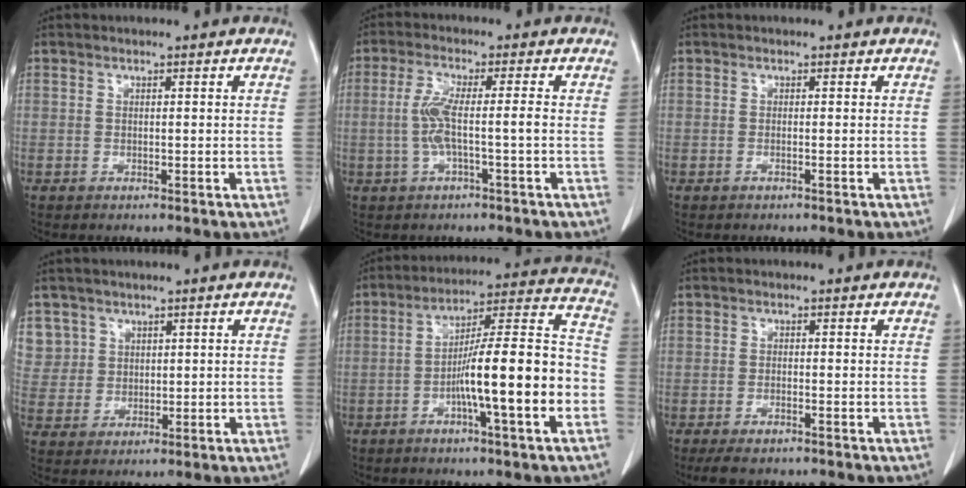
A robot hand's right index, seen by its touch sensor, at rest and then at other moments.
{"total": 5.2, "force": [-0.9, 0.0, 5.1], "torque": [-0.111, 0.008, -0.016]}
{"total": 0.0}
{"total": 5.6, "force": [2.9, 4.8, -0.3], "torque": [0.016, 0.006, 0.062]}
{"total": 16.6, "force": [-4.8, 0.9, 15.9], "torque": [-0.246, 0.017, -0.076]}
{"total": 3.5, "force": [-2.8, 0.9, 2.0], "torque": [-0.033, -0.007, -0.042]}